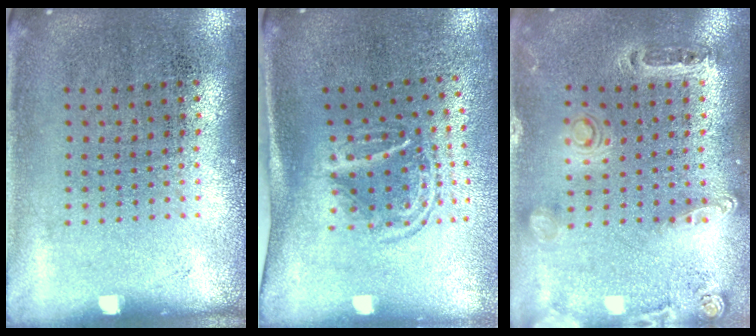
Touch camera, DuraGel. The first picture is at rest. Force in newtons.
{"total": 1.7, "press": 1.1, "slide": 1.3}
{"total": 0.9, "press": 0.9, "slide": 0.2}